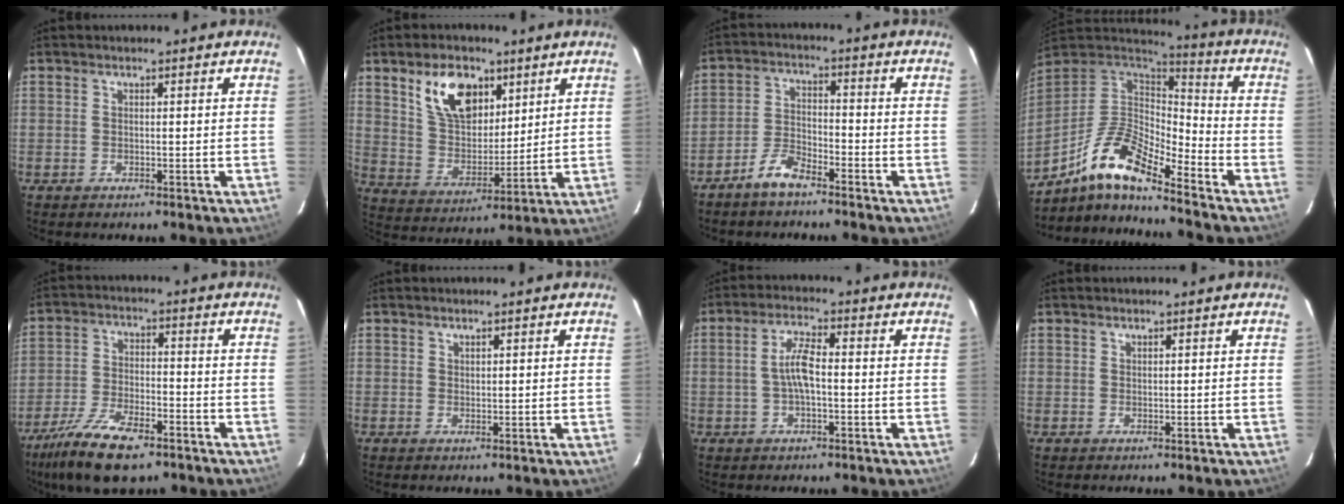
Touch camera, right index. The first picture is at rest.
{"total": 12.9, "force": [6.8, 7.5, 7.9], "torque": [-0.141, 0.016, 0.135]}
{"total": 5.5, "force": [-4.4, 1.7, 2.7], "torque": [-0.065, 0.011, -0.088]}
{"total": 14.4, "force": [-10.7, 3.4, 9.1], "torque": [-0.177, 0.002, -0.216]}
{"total": 14.0, "force": [-9.7, 5.3, 8.6], "torque": [-0.194, -0.026, -0.180]}
{"total": 0.9, "force": [0.7, 0.5, 0.3], "torque": [-0.002, 0.002, 0.013]}
{"total": 5.3, "force": [-0.4, 1.7, 5.0], "torque": [-0.099, 0.010, -0.008]}
{"total": 0.7, "force": [0.2, 0.6, 0.0], "torque": [0.004, 0.004, 0.004]}